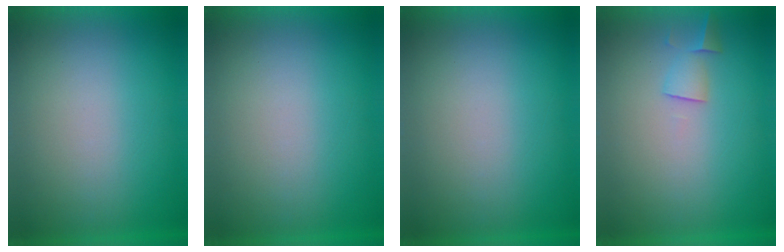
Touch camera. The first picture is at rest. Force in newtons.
{"total": 0.0}
{"total": 0.0}
{"total": 2.2}